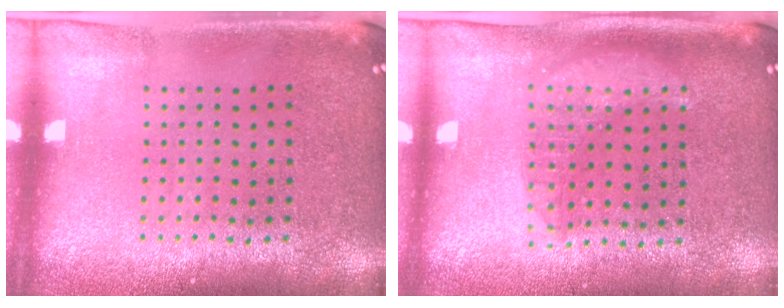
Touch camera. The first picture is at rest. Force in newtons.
{"total": 1.4, "press": 1.3, "slide": 0.5}